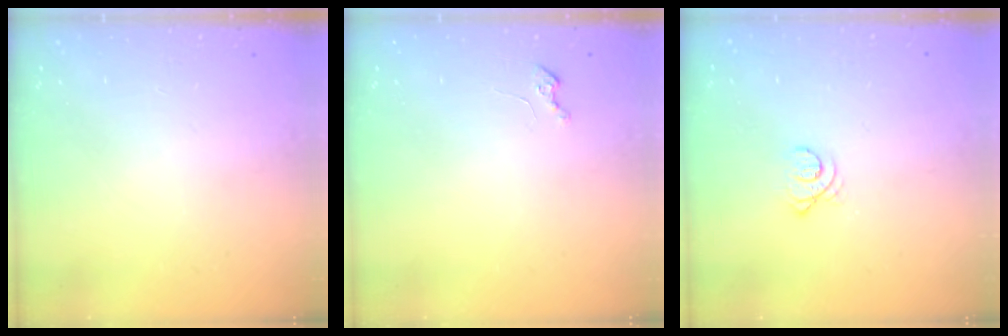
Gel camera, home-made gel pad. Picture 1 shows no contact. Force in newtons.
{"total": 1.9, "press": 1.9, "slide": 0.3}
{"total": 3.4, "press": 3.4, "slide": 0.6}